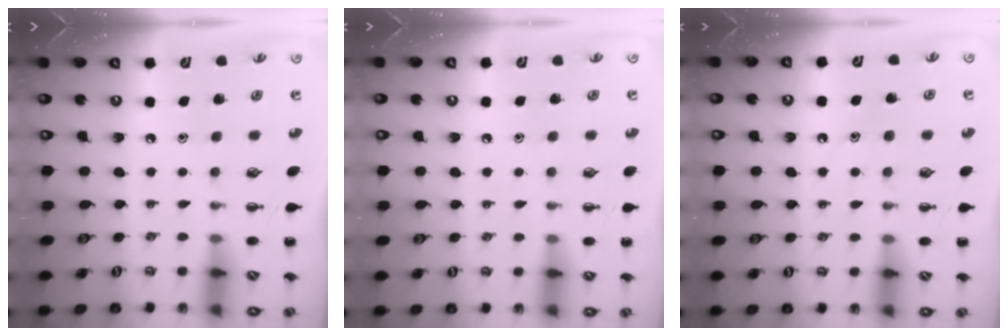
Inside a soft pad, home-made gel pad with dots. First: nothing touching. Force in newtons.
{"total": 4.1, "press": 3.8, "slide": 1.6}
{"total": 8.4, "press": 8.3, "slide": 1.2}